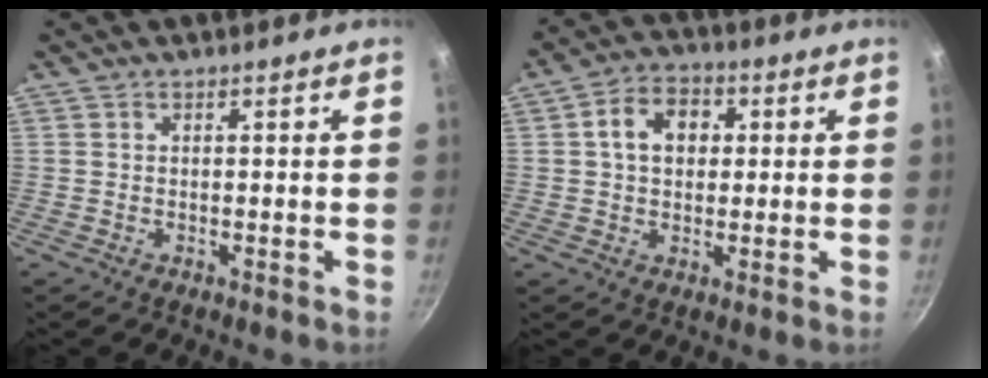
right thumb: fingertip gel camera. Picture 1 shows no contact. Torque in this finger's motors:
{"motor_torque": [-0.44, 0.44, 0.46, -0.34, 0.03]}